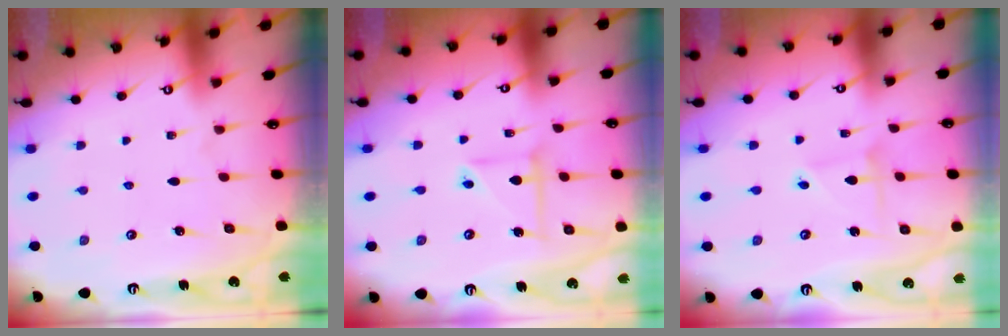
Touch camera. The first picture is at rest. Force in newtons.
{"total": 5.8, "press": 5.8, "slide": 0.4}
{"total": 2.6, "press": 2.6, "slide": 0.3}